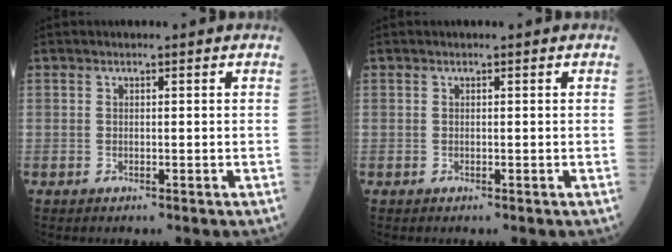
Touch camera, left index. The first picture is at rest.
{"total": 0.0}